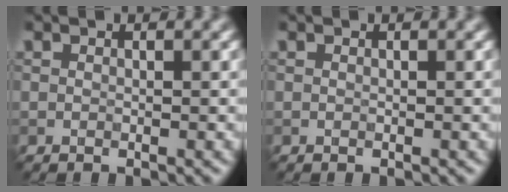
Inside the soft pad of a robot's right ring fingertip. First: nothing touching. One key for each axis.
{"total": 0.0}